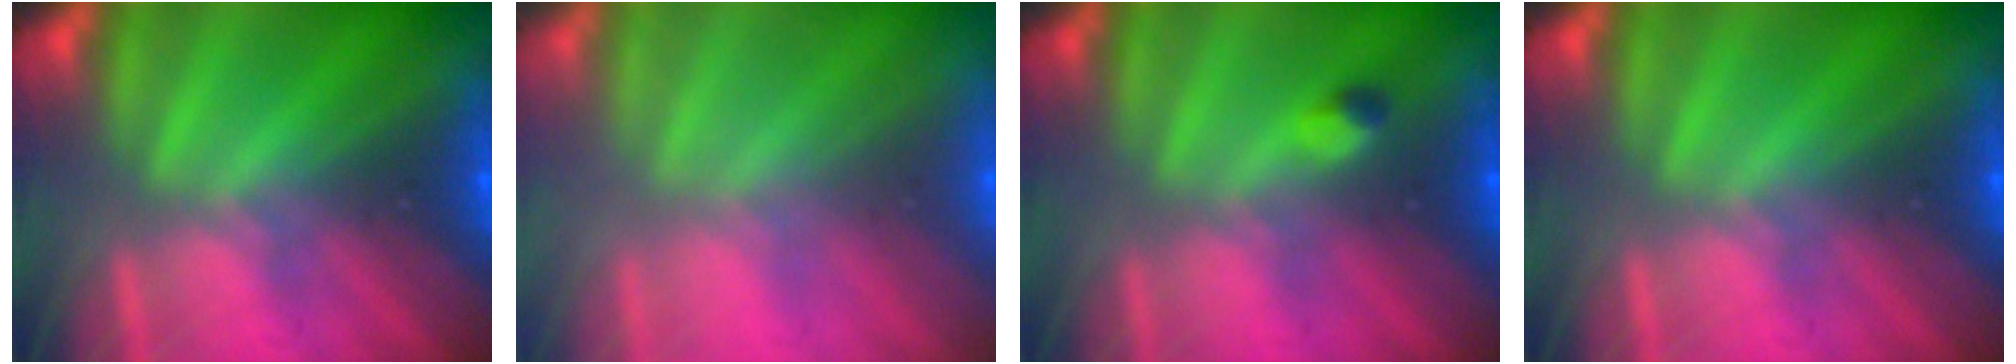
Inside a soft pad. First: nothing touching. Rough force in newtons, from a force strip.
{"total": 2.5}
{"total": 2.4}
{"total": 0.0}